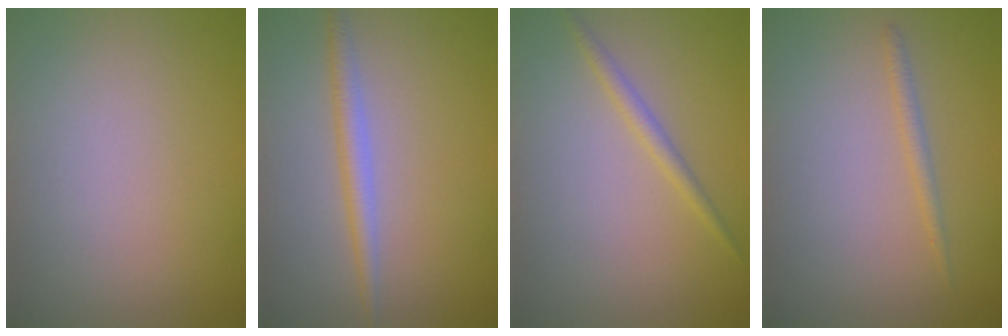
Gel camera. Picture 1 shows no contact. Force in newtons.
{"total": 2.1, "press": 2.1, "slide": 0.1}
{"total": 1.4, "press": 1.4, "slide": 0.1}
{"total": 1.0, "press": 1.0, "slide": 0.1}